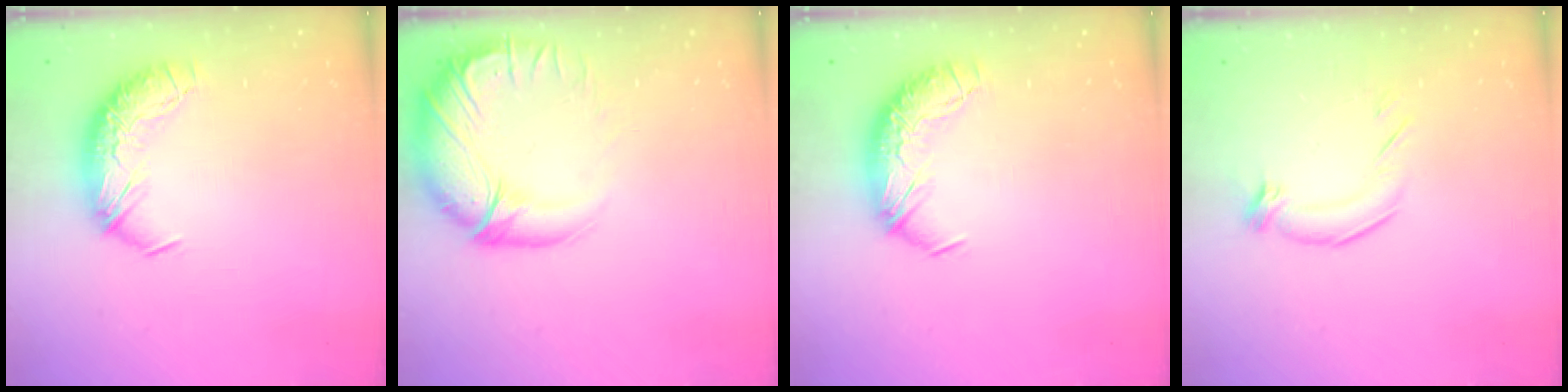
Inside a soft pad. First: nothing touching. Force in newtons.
{"total": 3.5, "press": 0.6, "slide": 3.4}
{"total": 0.0}
{"total": 2.6, "press": 2.0, "slide": 1.7}